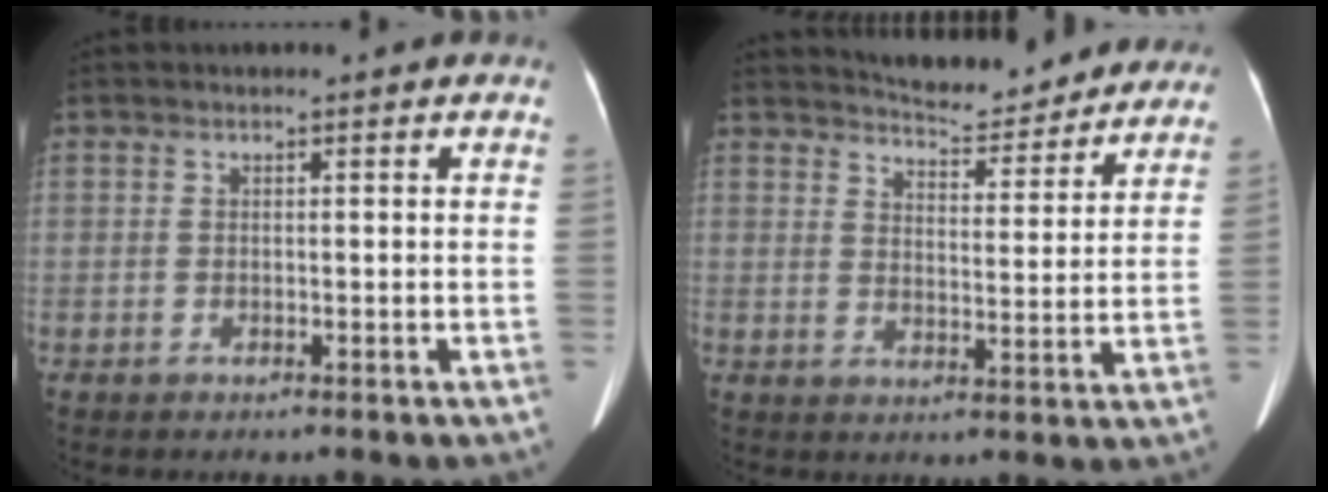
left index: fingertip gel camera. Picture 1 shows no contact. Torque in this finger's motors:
{"motor_torque": [0.12, -0.14, 0.01, 0.00]}